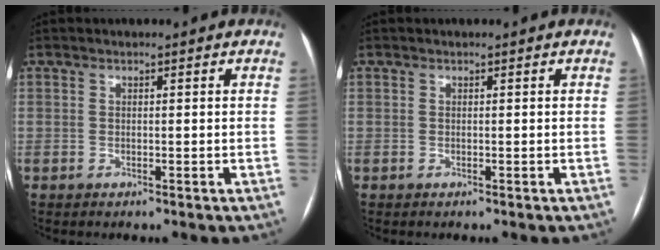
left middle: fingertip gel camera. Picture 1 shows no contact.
{"total": 0.0}